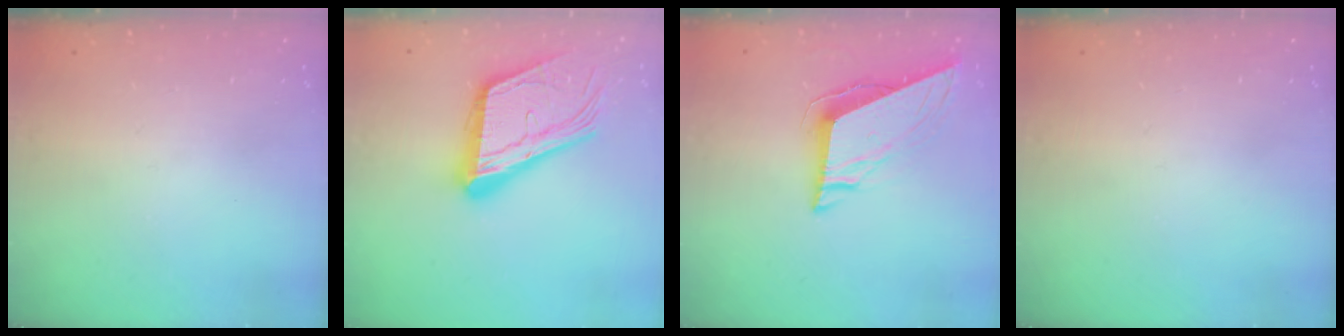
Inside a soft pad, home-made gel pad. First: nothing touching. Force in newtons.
{"total": 23.2, "press": 22.8, "slide": 3.7}
{"total": 9.0, "press": 8.9, "slide": 1.5}
{"total": 0.0}